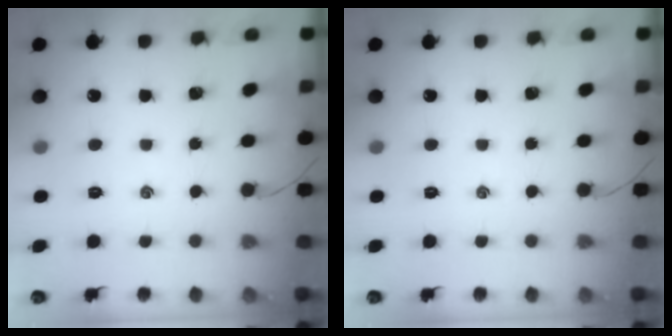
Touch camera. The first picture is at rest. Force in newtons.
{"total": 0.0}